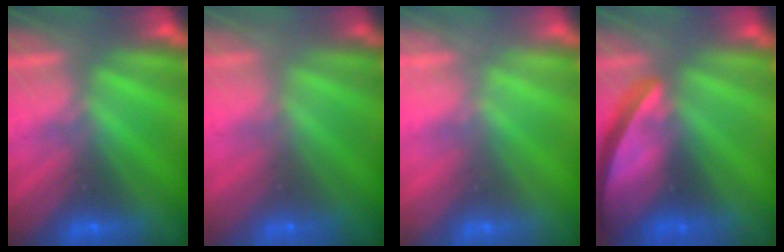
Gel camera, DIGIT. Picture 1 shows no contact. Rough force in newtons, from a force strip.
{"total": 6.1}
{"total": 2.1}
{"total": 8.3}